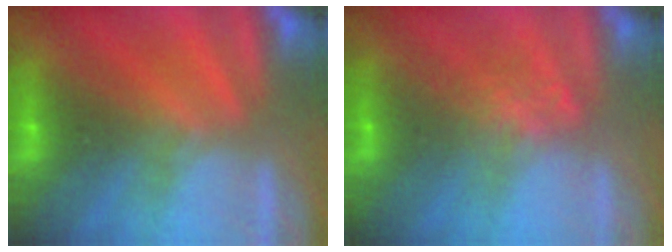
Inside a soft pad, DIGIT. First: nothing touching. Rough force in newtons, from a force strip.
{"total": 1.9}